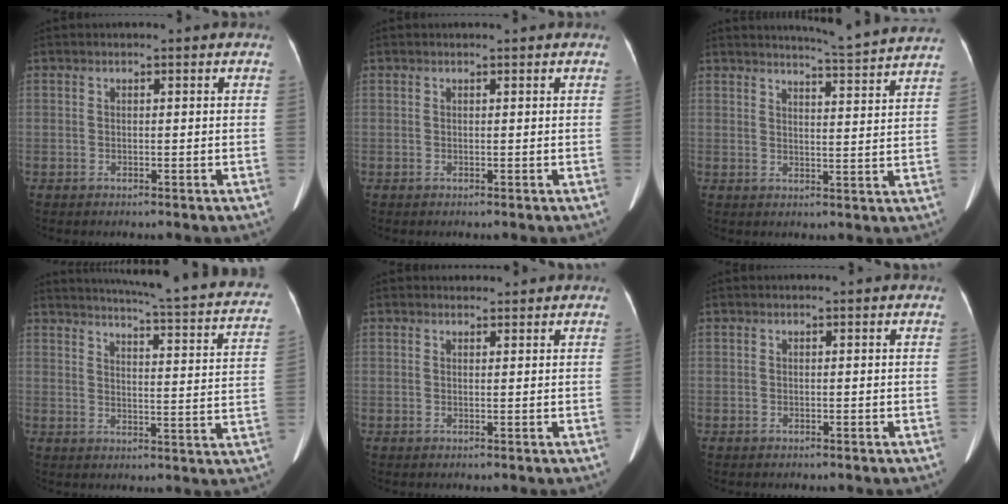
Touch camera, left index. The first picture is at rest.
{"total": 0.6, "force": [0.6, 0.0, 0.2], "torque": [-0.003, 0.004, 0.009]}
{"total": 10.4, "force": [10.0, -1.7, 2.3], "torque": [-0.046, -0.033, 0.117]}
{"total": 23.3, "force": [20.4, 1.8, 11.1], "torque": [-0.157, -0.054, 0.229]}
{"total": 1.7, "force": [1.6, 0.5, 0.0], "torque": [-0.004, 0.011, 0.026]}
{"total": 0.0}